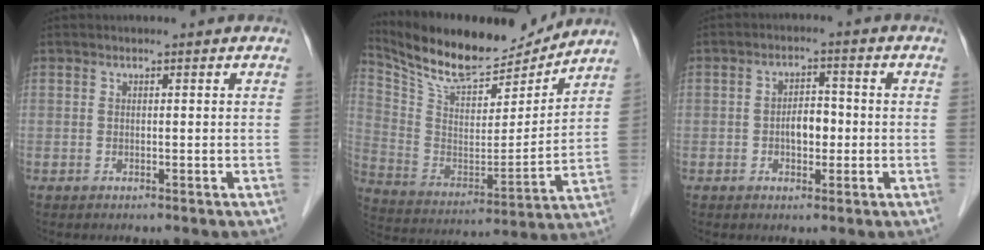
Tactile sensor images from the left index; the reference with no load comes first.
{"total": 17.2, "force": [15.8, 3.9, 5.7], "torque": [-0.117, -0.009, 0.273]}
{"total": 3.7, "force": [-0.7, 2.1, 3.0], "torque": [-0.052, 0.010, -0.011]}